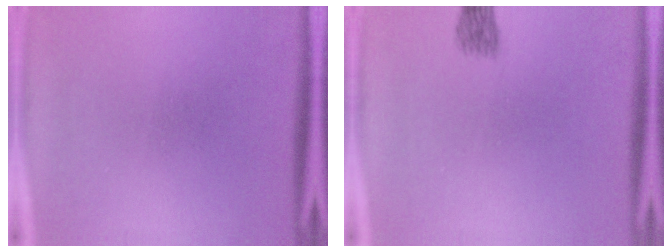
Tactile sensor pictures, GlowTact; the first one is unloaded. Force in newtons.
{"total": 2.1}